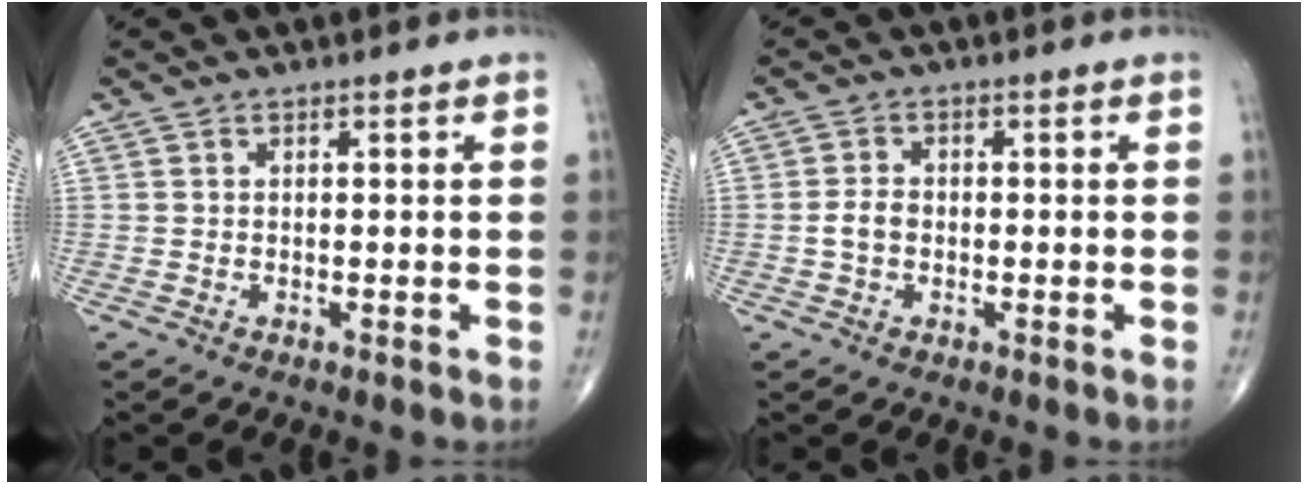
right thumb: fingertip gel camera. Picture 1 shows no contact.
{"total": 2.8, "force": [-0.5, 2.0, 1.9], "torque": [-0.034, 0.010, -0.014]}